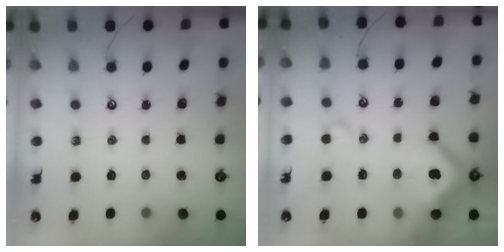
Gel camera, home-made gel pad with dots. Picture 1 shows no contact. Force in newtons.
{"total": 15.0, "press": 14.8, "slide": 2.1}